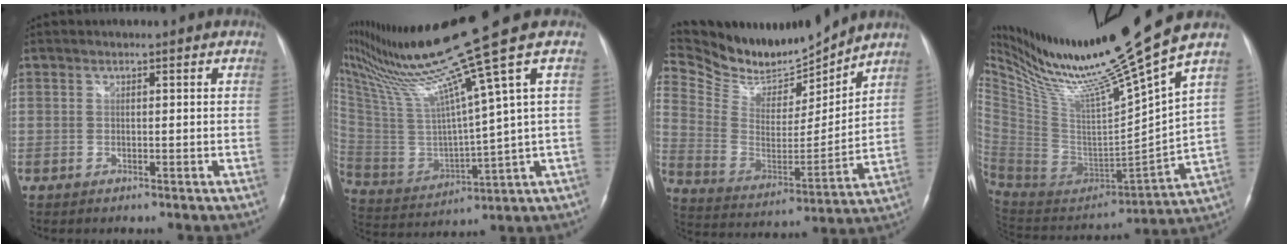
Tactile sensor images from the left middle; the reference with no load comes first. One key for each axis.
{"total": 19.4, "fx": 13.6, "fy": -3.6, "fz": 13.4, "tx": -0.246, "ty": -0.033, "tz": 0.252}
{"total": 18.0, "fx": 17.2, "fy": 3.0, "fz": 4.1, "tx": -0.093, "ty": -0.026, "tz": 0.304}
{"total": 24.2, "fx": 19.4, "fy": -2.4, "fz": 14.2, "tx": -0.248, "ty": -0.064, "tz": 0.348}